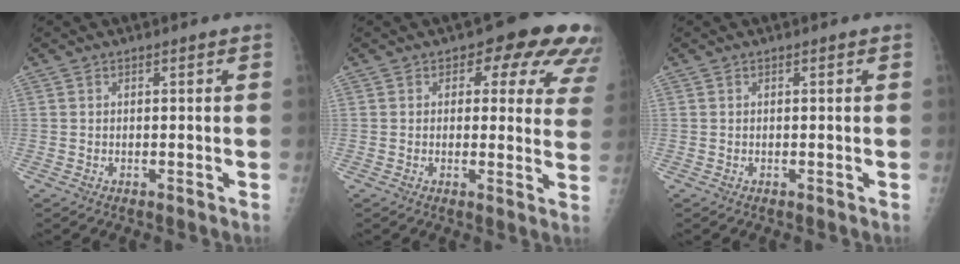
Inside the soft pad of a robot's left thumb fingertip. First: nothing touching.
{"total": 12.7, "force": [6.8, 6.6, 8.5], "torque": [-0.041, -0.024, 0.058]}
{"total": 0.0}